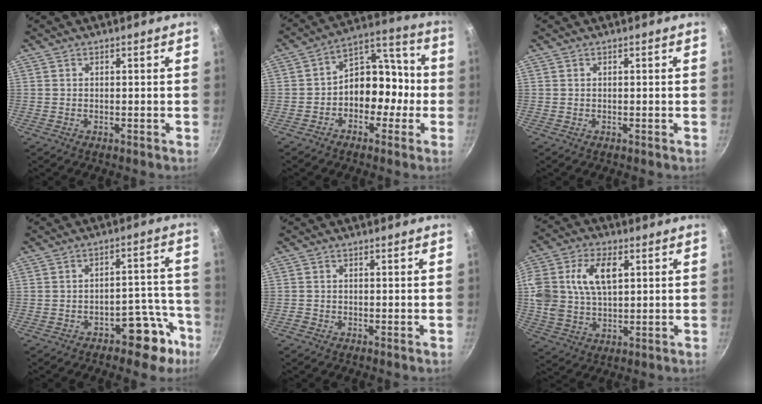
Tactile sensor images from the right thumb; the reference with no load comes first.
{"total": 12.4, "force": [-2.0, 8.6, 8.8], "torque": [-0.086, 0.050, -0.045]}
{"total": 0.0}
{"total": 9.6, "force": [-5.9, 4.7, 5.9], "torque": [-0.042, 0.062, -0.080]}
{"total": 0.9, "force": [-0.6, 0.5, 0.5], "torque": [-0.006, -0.001, -0.015]}
{"total": 14.0, "force": [3.5, 8.4, 10.6], "torque": [-0.208, 0.005, 0.070]}